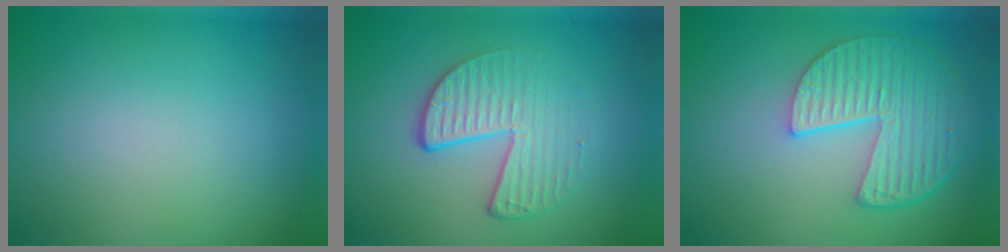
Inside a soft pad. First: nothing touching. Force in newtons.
{"total": 4.7, "press": 3.0, "slide": 3.6}
{"total": 6.2, "press": 4.8, "slide": 4.0}